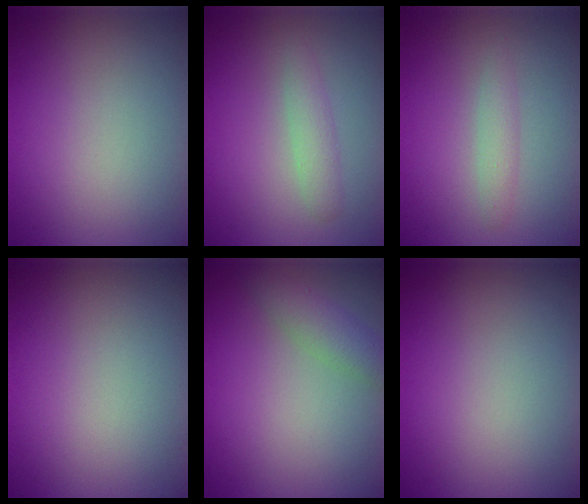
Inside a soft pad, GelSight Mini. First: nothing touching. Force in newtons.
{"total": 1.8, "press": 1.8, "slide": 0.0}
{"total": 1.5, "press": 1.5, "slide": 0.0}
{"total": 0.0}
{"total": 2.5, "press": 2.5, "slide": 0.1}
{"total": 0.0}